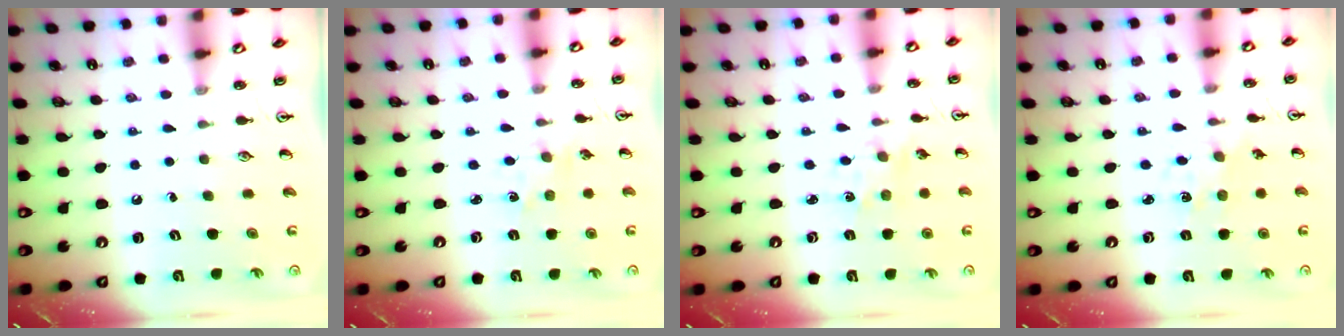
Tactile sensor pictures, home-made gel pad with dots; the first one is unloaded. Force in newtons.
{"total": 1.4, "press": 1.4, "slide": 0.3}
{"total": 1.5, "press": 1.5, "slide": 0.1}
{"total": 2.0, "press": 2.0, "slide": 0.2}